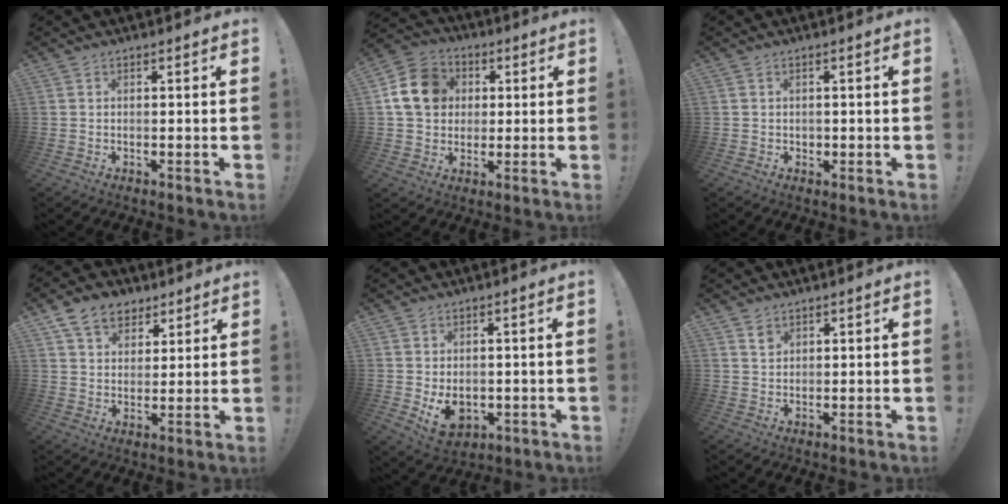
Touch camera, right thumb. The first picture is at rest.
{"total": 13.9, "force": [3.0, 11.8, 6.8], "torque": [-0.097, 0.001, 0.064]}
{"total": 1.1, "force": [0.0, 1.1, 0.1], "torque": [-0.003, 0.003, 0.000]}
{"total": 10.5, "force": [6.2, 7.6, 3.8], "torque": [-0.062, -0.029, 0.122]}
{"total": 6.6, "force": [-0.5, 5.2, 4.0], "torque": [-0.046, 0.002, -0.005]}
{"total": 2.6, "force": [1.8, 1.7, 0.6], "torque": [0.005, -0.013, 0.031]}